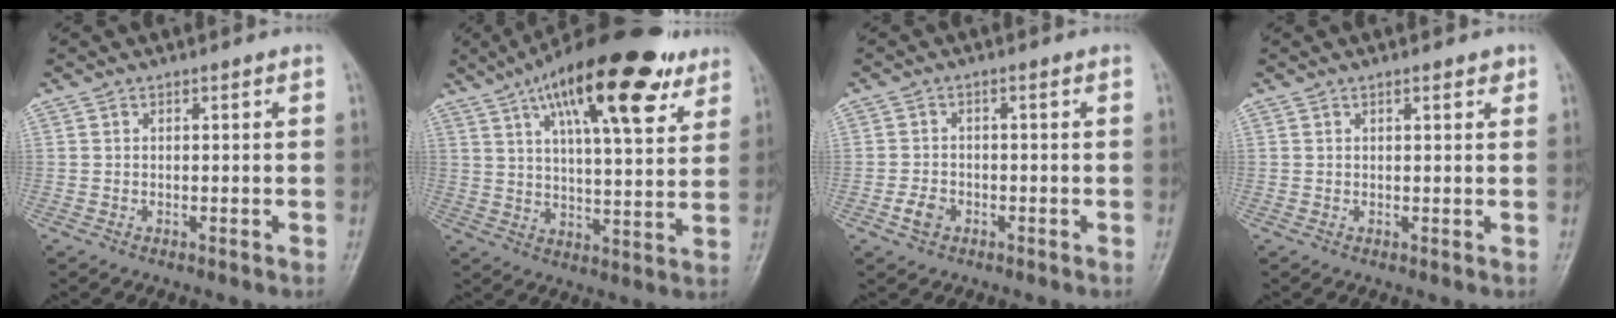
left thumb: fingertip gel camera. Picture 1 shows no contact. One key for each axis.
{"total": 22.7, "fx": 12.6, "fy": 7.5, "fz": 17.4, "tx": -0.251, "ty": -0.024, "tz": 0.194}
{"total": 2.9, "fx": -1.3, "fy": 2.1, "fz": 1.5, "tx": -0.027, "ty": 0.008, "tz": -0.025}
{"total": 1.9, "fx": 1.2, "fy": 0.7, "fz": 1.3, "tx": -0.011, "ty": -0.004, "tz": 0.014}